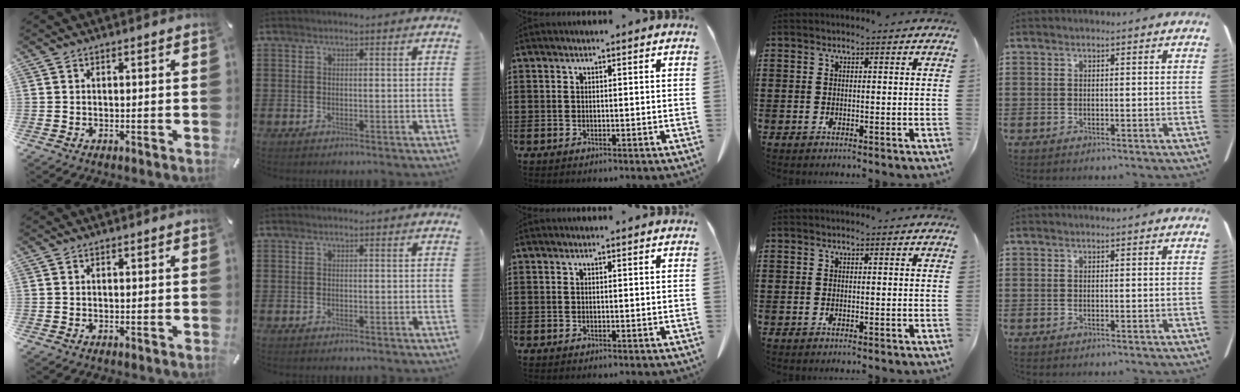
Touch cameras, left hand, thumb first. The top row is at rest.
{}